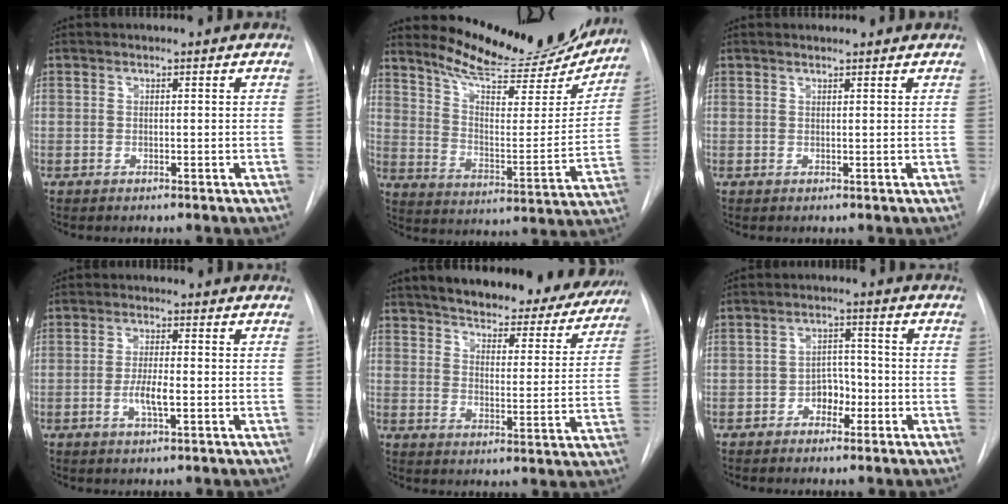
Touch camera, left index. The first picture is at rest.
{"total": 20.5, "force": [19.0, 3.8, 6.7], "torque": [-0.094, -0.056, 0.262]}
{"total": 1.5, "force": [1.4, 0.1, 0.5], "torque": [-0.011, 0.011, 0.019]}
{"total": 3.9, "force": [-1.4, 0.7, 3.6], "torque": [-0.070, -0.007, -0.025]}
{"total": 24.4, "force": [21.6, 6.8, 9.0], "torque": [-0.135, -0.037, 0.266]}
{"total": 4.2, "force": [-2.3, 2.6, 2.4], "torque": [-0.033, 0.007, -0.040]}